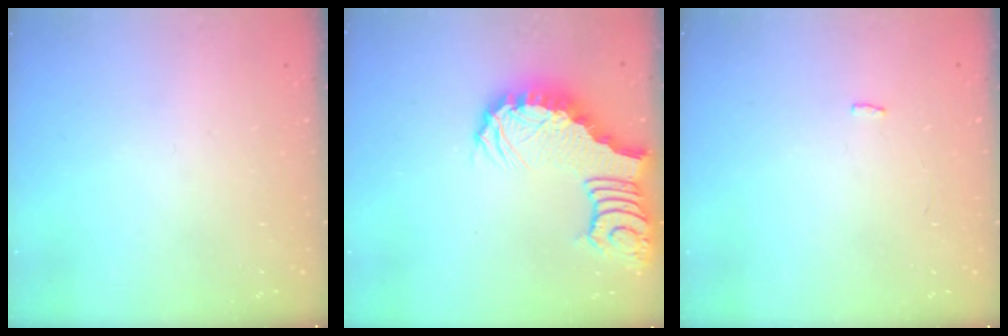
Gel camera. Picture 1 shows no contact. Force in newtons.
{"total": 4.0, "press": 4.0, "slide": 0.7}
{"total": 2.0, "press": 2.0, "slide": 0.3}